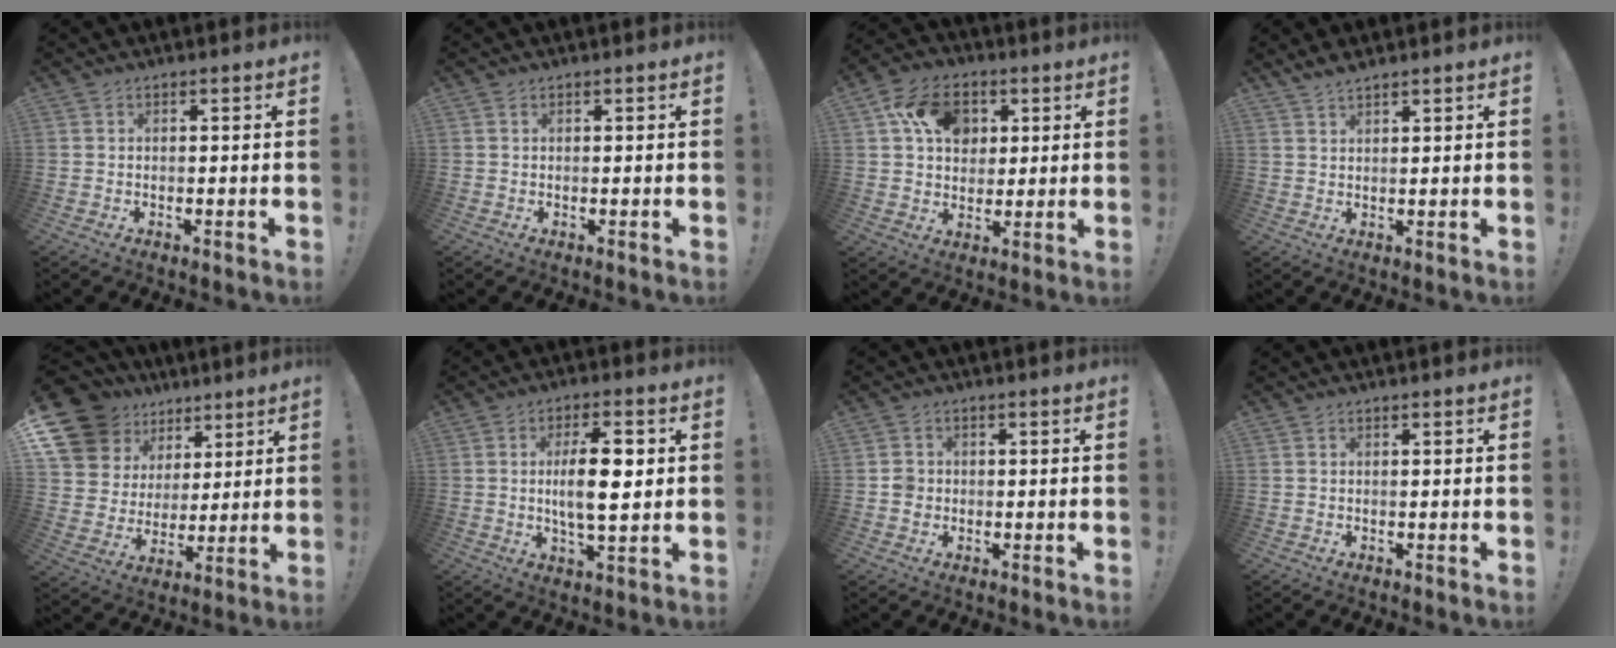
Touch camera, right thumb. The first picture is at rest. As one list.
[{"total": 0.0}, {"total": 14.9, "force": [5.3, 11.5, 7.9], "torque": [-0.129, 0.001, 0.104]}, {"total": 3.1, "force": [2.7, 0.7, 1.3], "torque": [-0.028, -0.012, 0.050]}, {"total": 16.6, "force": [9.8, 12.0, 5.8], "torque": [-0.108, -0.055, 0.208]}, {"total": 11.6, "force": [1.0, 4.2, 10.8], "torque": [-0.182, 0.000, 0.010]}, {"total": 3.1, "force": [-0.5, 2.8, 1.0], "torque": [-0.008, 0.004, -0.010]}, {"total": 0.0}]